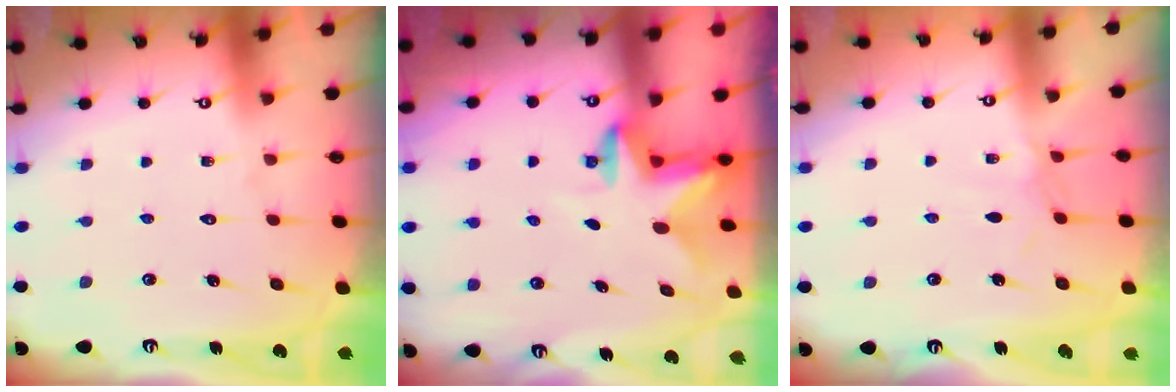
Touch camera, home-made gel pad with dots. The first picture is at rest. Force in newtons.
{"total": 2.8, "press": 2.7, "slide": 0.5}
{"total": 2.5, "press": 2.4, "slide": 0.6}